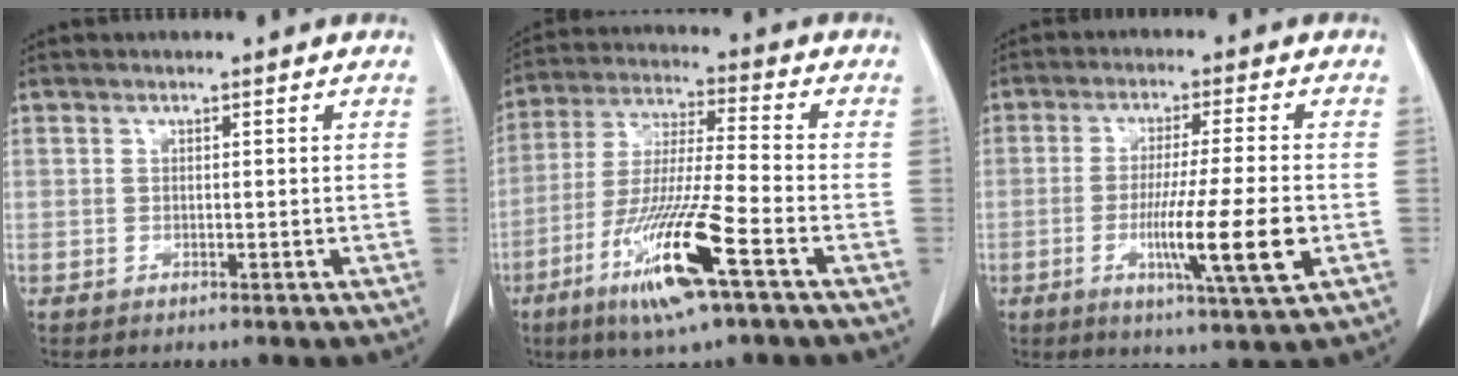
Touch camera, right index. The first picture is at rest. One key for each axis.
{"total": 14.9, "fx": -7.2, "fy": 0.4, "fz": 13.1, "tx": -0.267, "ty": -0.028, "tz": -0.131}
{"total": 11.1, "fx": -3.0, "fy": -0.6, "fz": 10.7, "tx": -0.183, "ty": -0.025, "tz": -0.053}